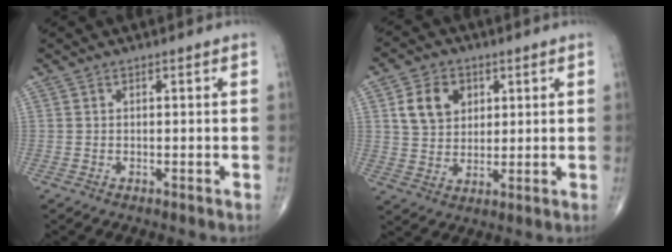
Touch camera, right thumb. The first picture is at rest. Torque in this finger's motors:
{"motor_torque": [-0.85, 1.01, 0.14, -0.05, 0.10]}